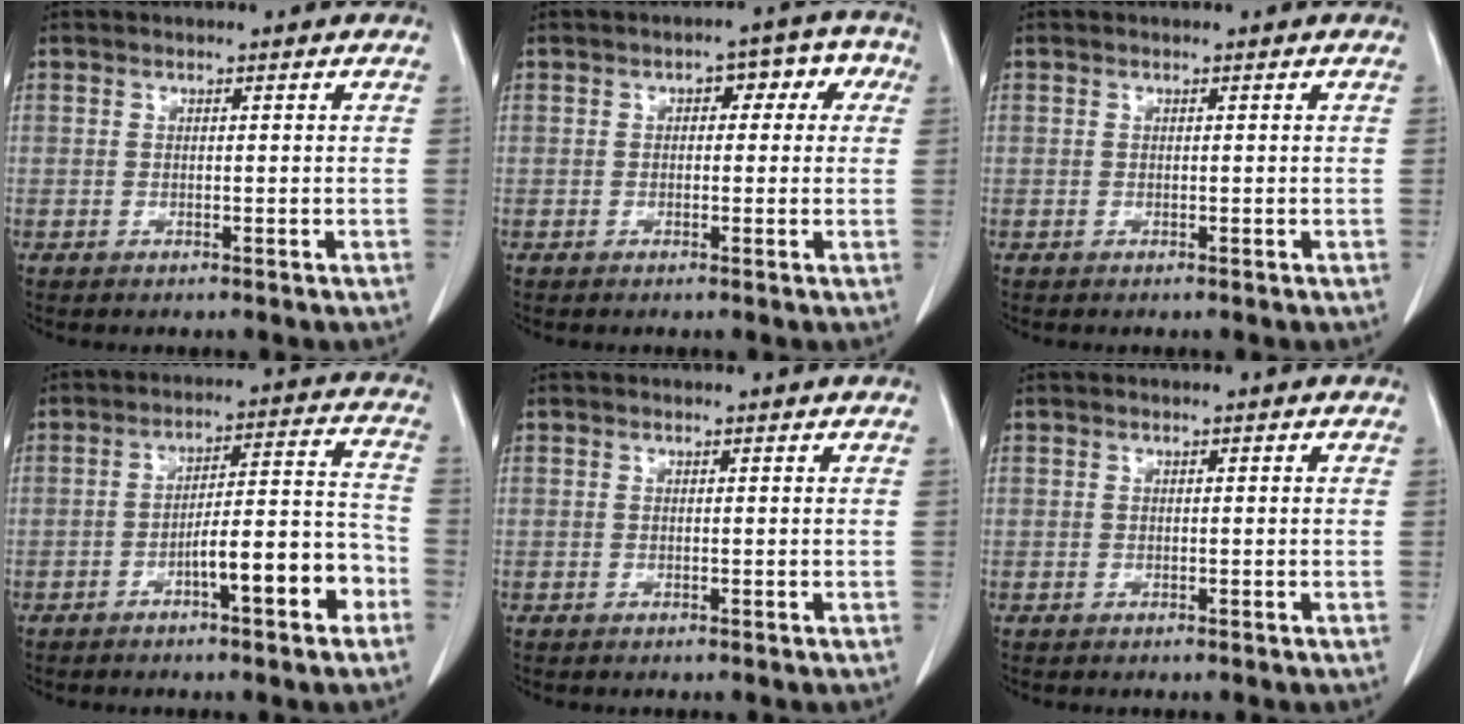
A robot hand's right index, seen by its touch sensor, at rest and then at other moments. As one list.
[{"total": 4.9, "force": [1.1, 2.9, 3.9], "torque": [-0.035, 0.037, 0.009]}, {"total": 0.0}, {"total": 10.0, "force": [-4.8, 1.4, 8.7], "torque": [-0.129, 0.028, -0.067]}, {"total": 0.0}, {"total": 0.0}]